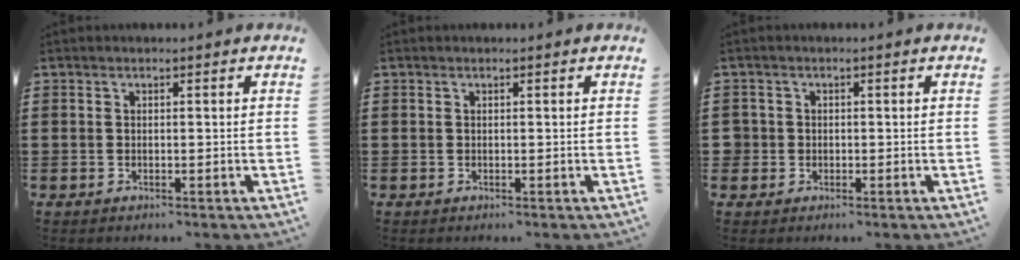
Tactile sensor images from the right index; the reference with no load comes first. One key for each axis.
{"total": 0.0}
{"total": 1.6, "fx": -0.2, "fy": 1.5, "fz": 0.3, "tx": -0.011, "ty": 0.005, "tz": -0.007}